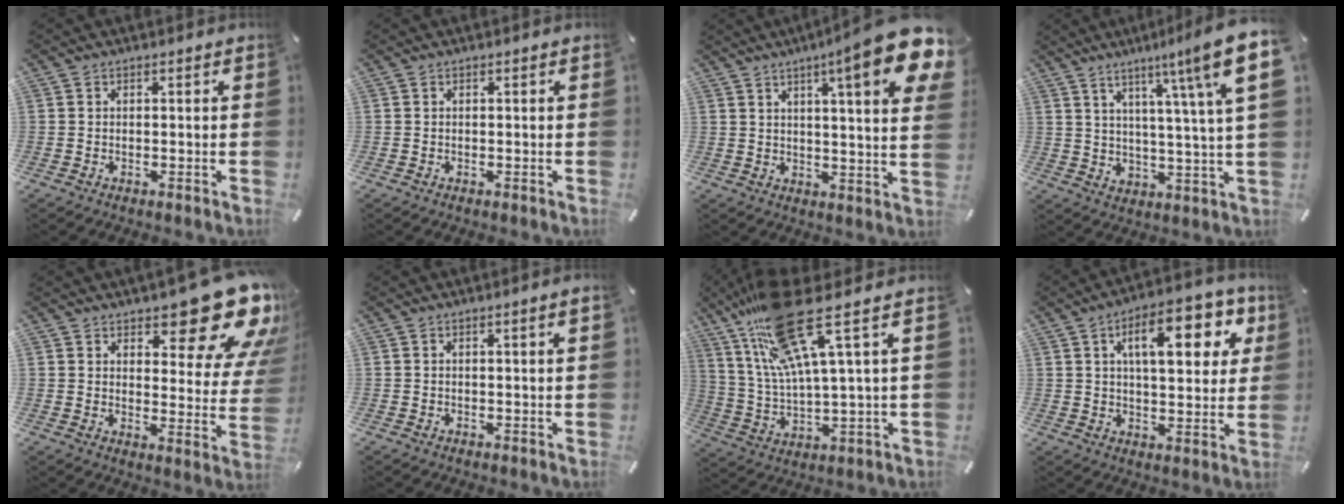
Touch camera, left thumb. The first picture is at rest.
{"total": 0.0}
{"total": 17.0, "force": [8.5, 2.2, 14.5], "torque": [-0.213, -0.048, 0.121]}
{"total": 15.1, "force": [8.2, 1.8, 12.5], "torque": [-0.199, -0.042, 0.119]}
{"total": 18.4, "force": [13.0, 7.0, 11.0], "torque": [-0.124, -0.110, 0.216]}
{"total": 1.6, "force": [0.5, 0.0, 1.5], "torque": [-0.028, -0.001, 0.008]}
{"total": 21.3, "force": [11.5, 5.2, 17.2], "torque": [-0.353, -0.047, 0.189]}
{"total": 16.9, "force": [7.0, 7.1, 13.6], "torque": [-0.197, -0.010, 0.107]}